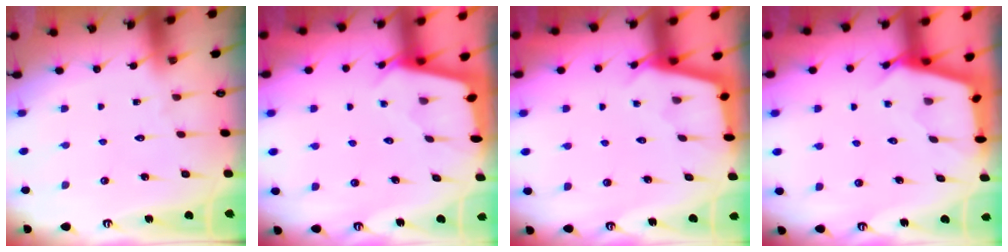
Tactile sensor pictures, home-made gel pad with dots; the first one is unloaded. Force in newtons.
{"total": 2.4, "press": 2.4, "slide": 0.3}
{"total": 3.0, "press": 3.0, "slide": 0.3}
{"total": 2.7, "press": 2.7, "slide": 0.3}